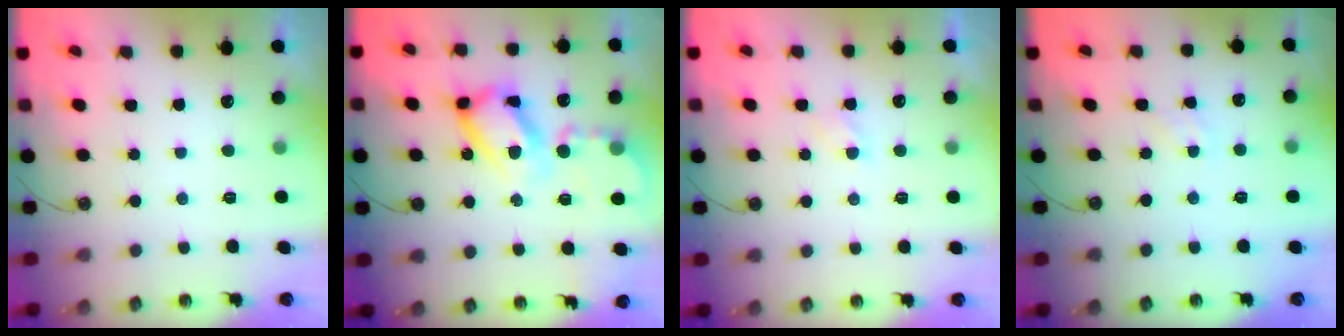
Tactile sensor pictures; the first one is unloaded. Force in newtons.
{"total": 16.4, "press": 16.3, "slide": 1.6}
{"total": 2.4, "press": 2.4, "slide": 0.3}
{"total": 0.9, "press": 0.9, "slide": 0.2}